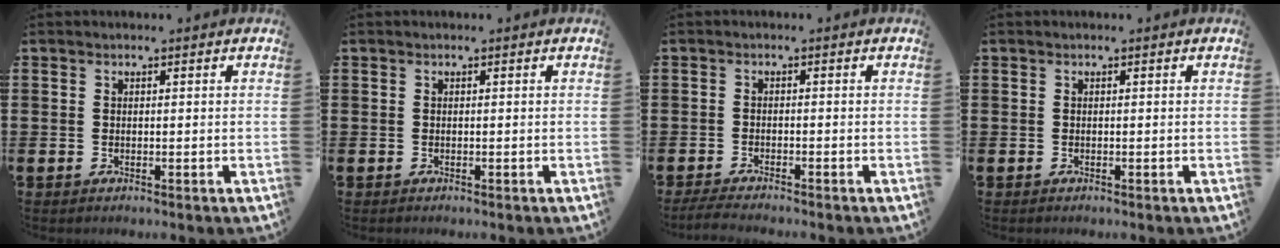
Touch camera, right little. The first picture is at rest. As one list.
[{"total": 0.0}, {"total": 1.7, "force": [-1.5, 0.0, 0.7], "torque": [-0.011, 0.003, -0.030]}, {"total": 0.0}]